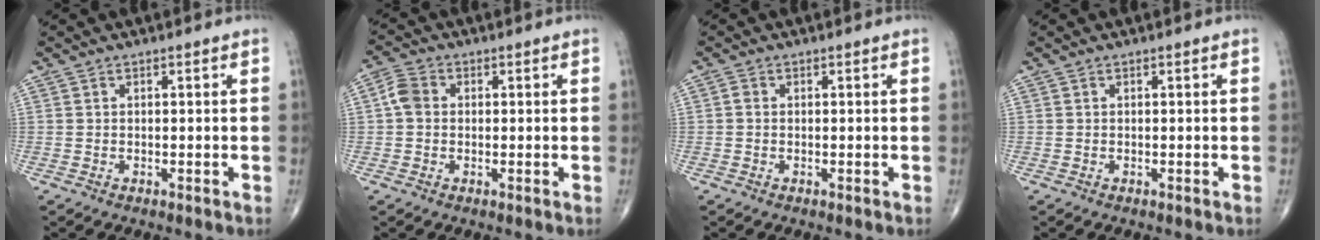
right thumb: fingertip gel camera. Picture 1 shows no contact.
{"total": 3.8, "force": [0.2, 3.0, 2.2], "torque": [-0.042, 0.011, -0.005]}
{"total": 0.8, "force": [0.0, 0.6, 0.4], "torque": [-0.006, 0.001, -0.004]}
{"total": 0.0}